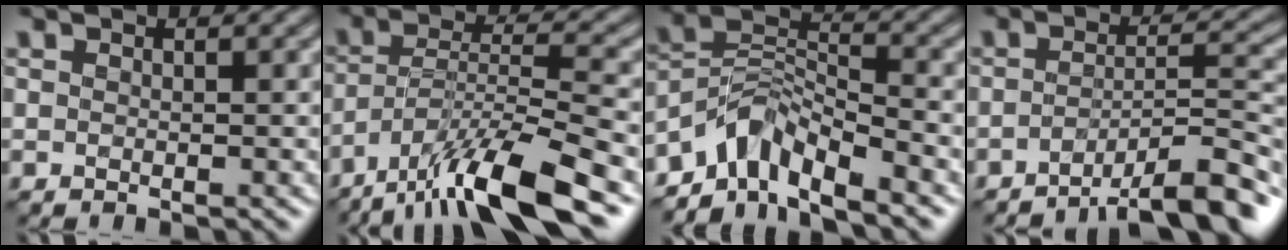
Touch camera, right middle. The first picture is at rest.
{"total": 10.8, "force": [-7.5, 2.3, 7.4], "torque": [-0.132, 0.015, -0.141]}
{"total": 5.8, "force": [-4.7, 2.2, 2.6], "torque": [-0.036, 0.007, -0.100]}
{"total": 7.4, "force": [-5.3, 1.6, 4.9], "torque": [-0.062, 0.013, -0.084]}